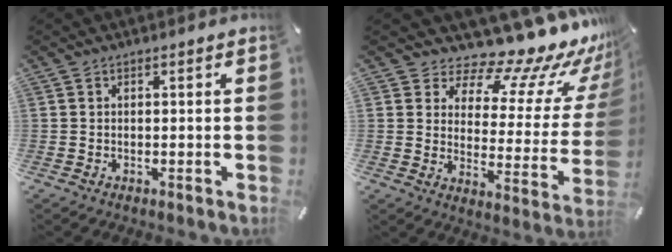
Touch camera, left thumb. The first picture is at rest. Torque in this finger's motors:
{"motor_torque": [0.73, -0.48, 0.12, -0.23, -0.03]}